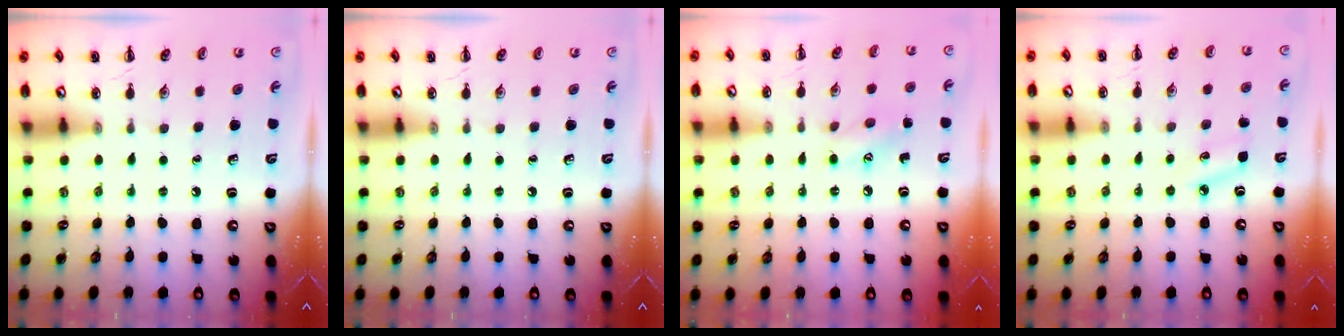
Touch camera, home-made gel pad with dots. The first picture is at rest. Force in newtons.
{"total": 0.0}
{"total": 7.3, "press": 7.2, "slide": 1.1}
{"total": 5.3, "press": 5.0, "slide": 1.7}